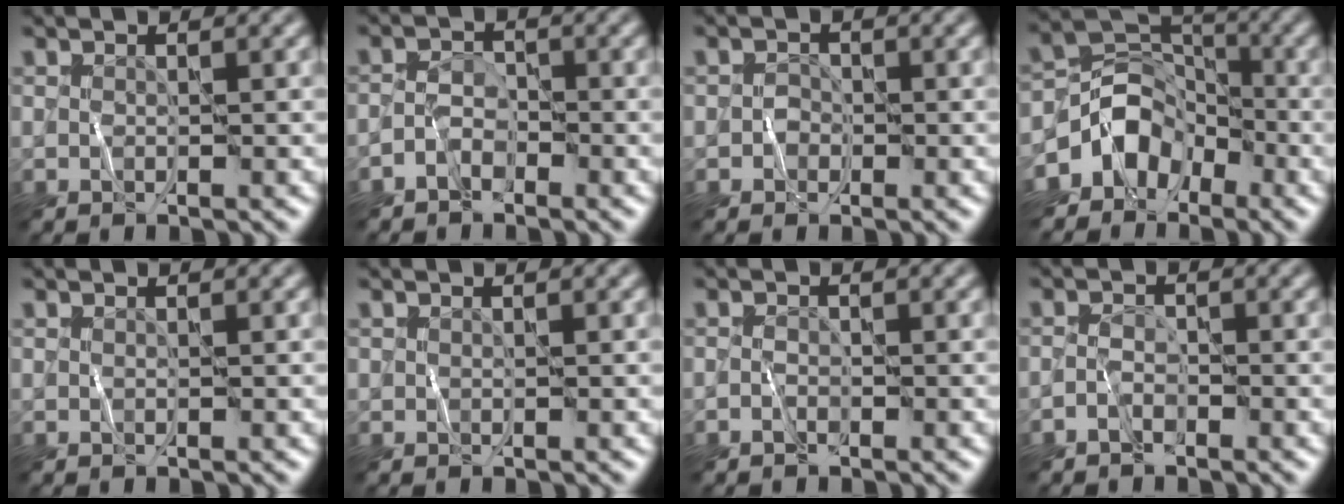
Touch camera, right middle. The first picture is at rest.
{"total": 1.7, "force": [-1.3, 1.0, 0.7], "torque": [-0.009, 0.010, -0.029]}
{"total": 0.7, "force": [-0.2, 0.7, -0.1], "torque": [0.007, 0.006, -0.005]}
{"total": 5.4, "force": [-3.0, 4.1, 1.9], "torque": [-0.011, 0.004, -0.063]}
{"total": 0.0}
{"total": 0.0}
{"total": 0.5, "force": [-0.4, 0.3, 0.1], "torque": [0.001, 0.003, -0.011]}
{"total": 1.1, "force": [-0.9, 0.5, 0.4], "torque": [-0.007, 0.006, -0.022]}